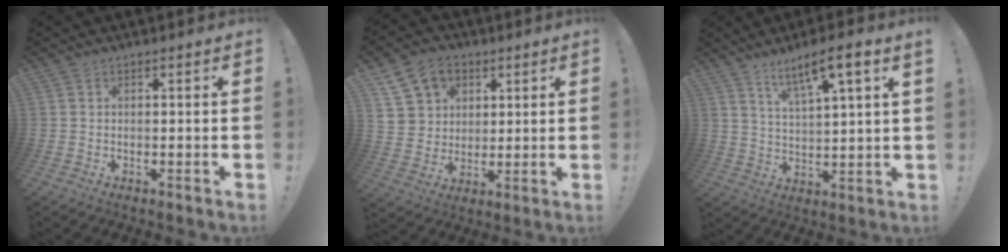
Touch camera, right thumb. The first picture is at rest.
{"total": 13.3, "force": [5.9, 10.8, 5.0], "torque": [-0.064, -0.022, 0.120]}
{"total": 9.2, "force": [6.1, 0.7, 6.8], "torque": [-0.113, -0.029, 0.098]}